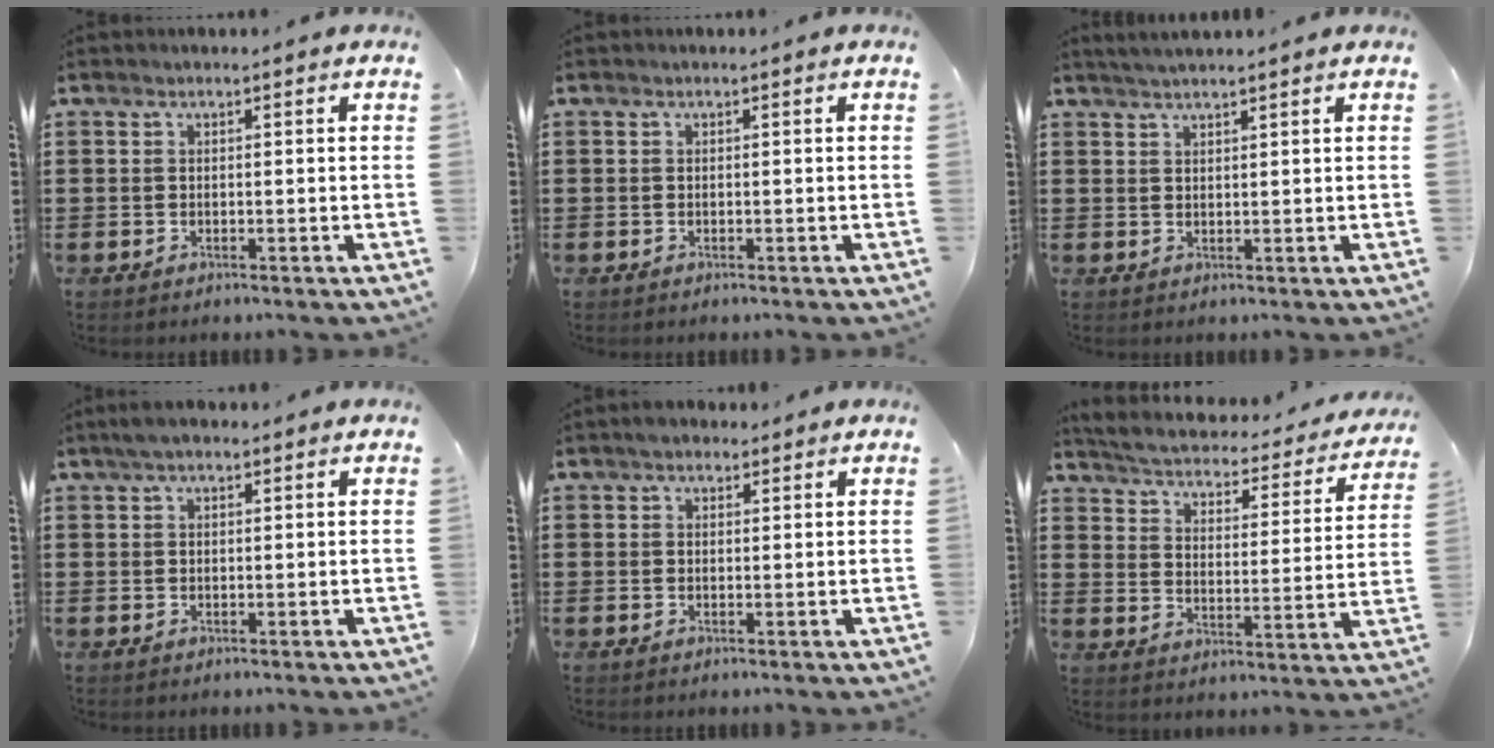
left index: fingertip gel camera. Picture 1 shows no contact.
{"total": 0.0}
{"total": 1.7, "force": [1.6, -0.2, 0.6], "torque": [-0.013, 0.001, 0.030]}
{"total": 1.9, "force": [1.4, 0.5, 1.2], "torque": [-0.025, 0.004, 0.025]}
{"total": 1.7, "force": [1.5, 0.8, 0.4], "torque": [-0.012, 0.004, 0.030]}
{"total": 2.6, "force": [2.5, 0.1, 0.7], "torque": [-0.034, -0.027, 0.032]}